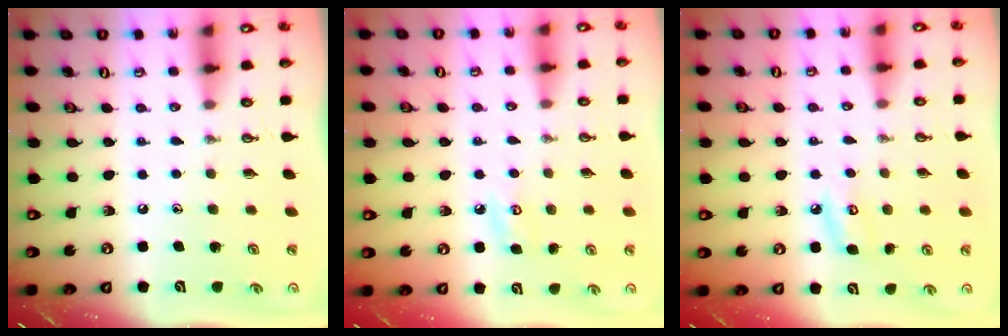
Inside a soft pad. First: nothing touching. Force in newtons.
{"total": 5.0, "press": 5.0, "slide": 0.2}
{"total": 6.0, "press": 6.0, "slide": 0.7}